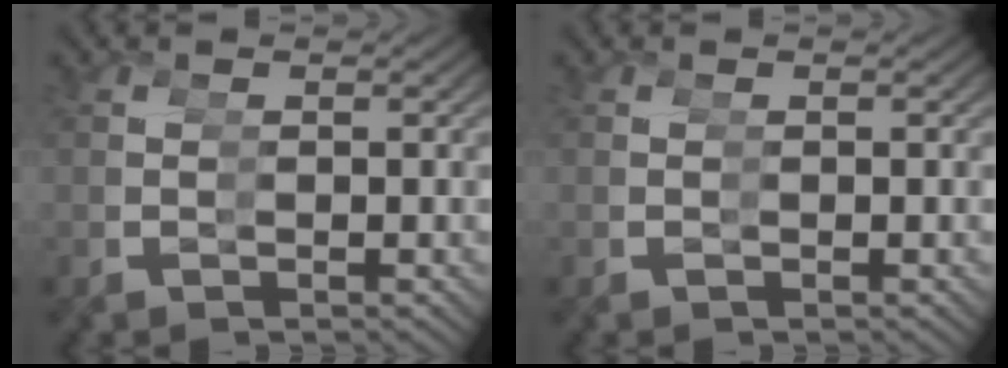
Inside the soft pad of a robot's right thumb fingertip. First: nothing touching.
{"total": 0.0}